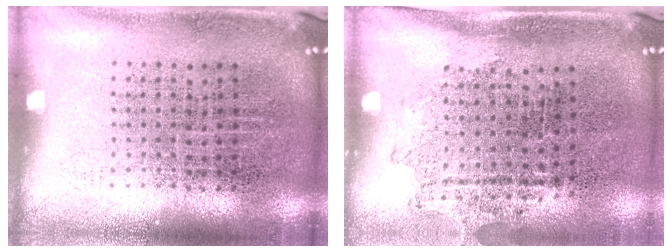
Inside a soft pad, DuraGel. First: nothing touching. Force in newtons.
{"total": 1.3, "press": 1.0, "slide": 0.9}